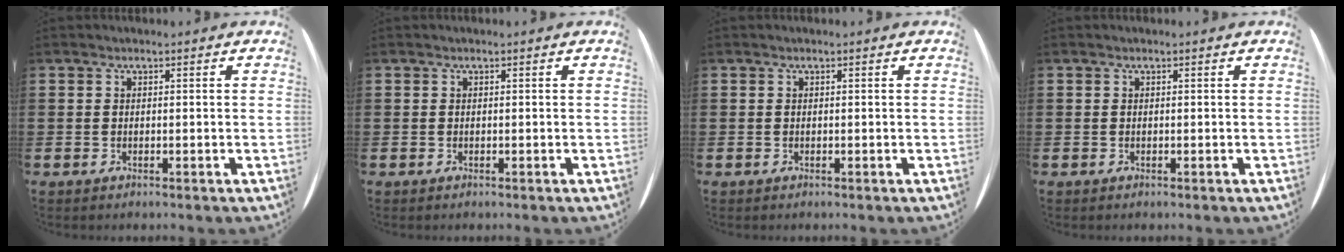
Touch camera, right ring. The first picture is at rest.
{"total": 0.0}
{"total": 0.0}
{"total": 0.0}